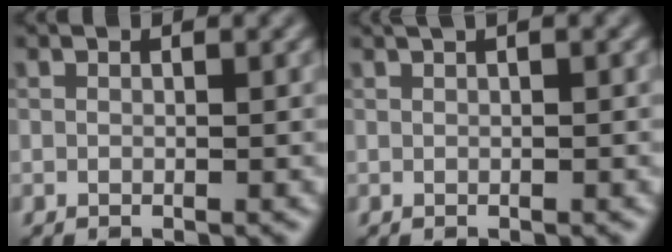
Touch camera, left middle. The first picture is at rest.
{"total": 1.3, "force": [0.7, 0.2, 1.0], "torque": [-0.016, 0.004, 0.013]}